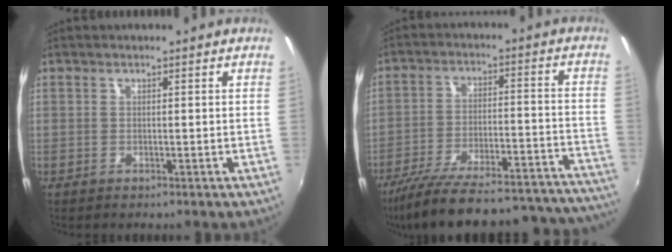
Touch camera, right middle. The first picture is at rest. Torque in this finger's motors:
{"motor_torque": [1.64, -0.50, 0.29, 0.18]}